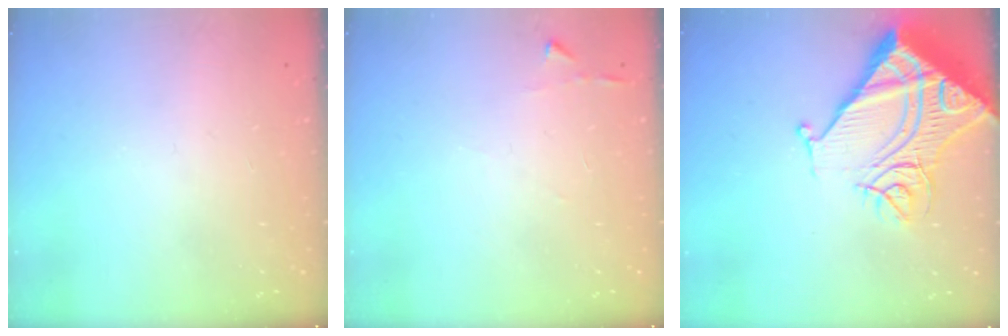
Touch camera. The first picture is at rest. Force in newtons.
{"total": 2.9, "press": 2.9, "slide": 0.3}
{"total": 23.6, "press": 23.4, "slide": 3.0}